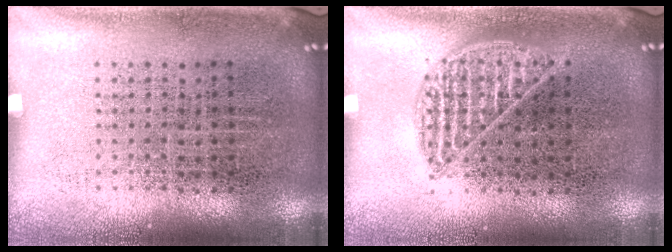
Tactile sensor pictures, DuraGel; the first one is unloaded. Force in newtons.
{"total": 0.9, "press": 0.9, "slide": 0.0}